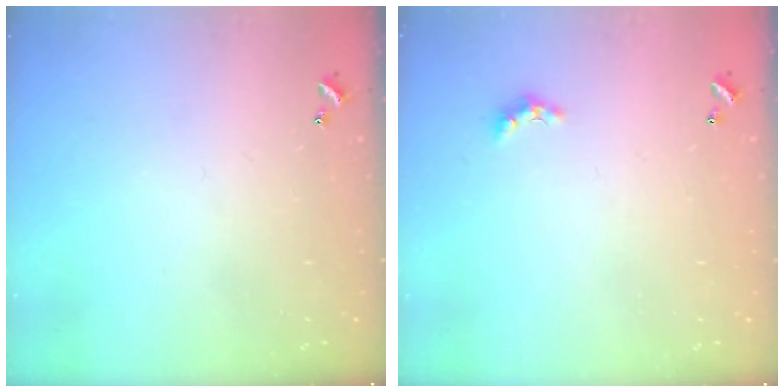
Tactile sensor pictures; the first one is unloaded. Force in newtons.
{"total": 2.0, "press": 1.9, "slide": 0.6}